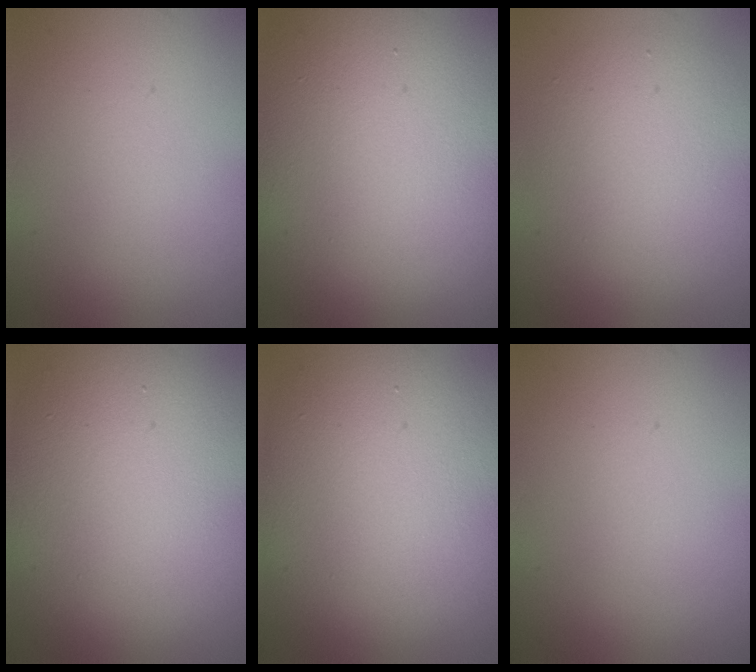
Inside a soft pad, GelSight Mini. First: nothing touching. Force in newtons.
{"total": 19.9, "press": 19.9, "slide": 1.1}
{"total": 5.6, "press": 5.6, "slide": 0.3}
{"total": 14.1, "press": 14.1, "slide": 0.9}
{"total": 12.8, "press": 12.8, "slide": 0.6}
{"total": 0.0}